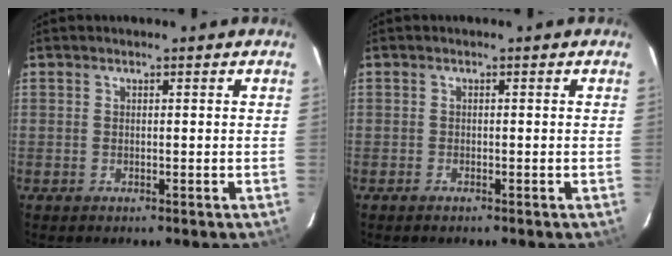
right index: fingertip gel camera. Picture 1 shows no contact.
{"total": 0.8, "force": [-0.7, 0.2, 0.3], "torque": [-0.008, -0.001, -0.014]}